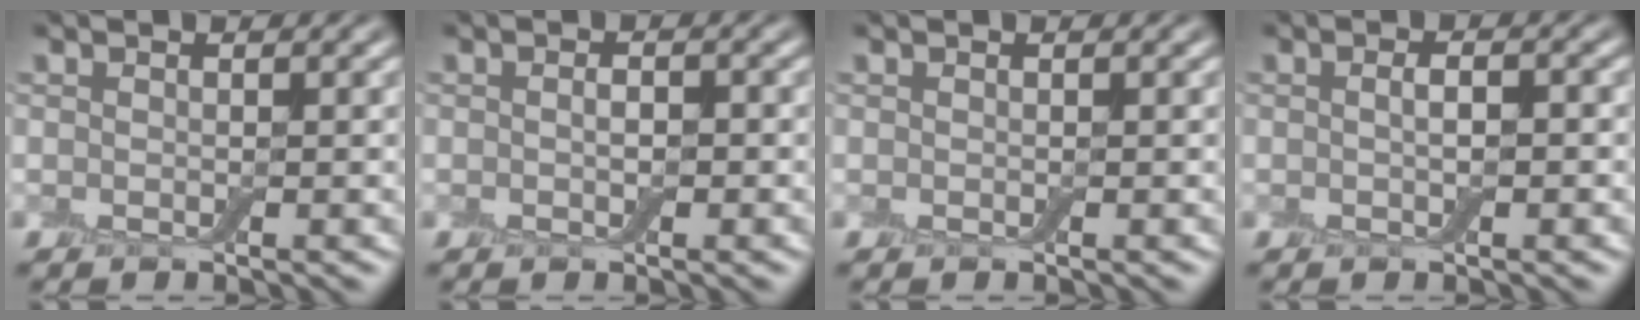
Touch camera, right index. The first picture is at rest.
{"total": 1.2, "force": [-0.1, 0.6, 1.0], "torque": [-0.019, 0.001, -0.002]}
{"total": 0.0}
{"total": 2.1, "force": [0.3, 0.9, 1.8], "torque": [-0.016, 0.001, -0.007]}